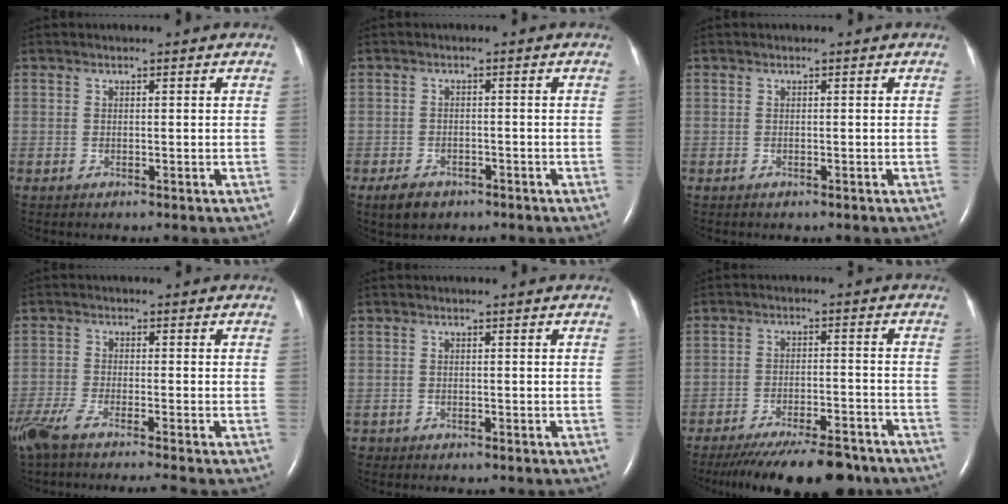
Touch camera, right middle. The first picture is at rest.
{"total": 3.6, "force": [-2.5, 2.1, 1.6], "torque": [-0.033, -0.001, -0.034]}
{"total": 0.0}
{"total": 8.6, "force": [-7.1, -0.4, 4.8], "torque": [-0.085, -0.025, -0.125]}
{"total": 0.7, "force": [-0.5, 0.4, 0.0], "torque": [-0.003, 0.002, -0.009]}
{"total": 16.3, "force": [-13.9, 3.3, 7.9], "torque": [-0.111, -0.020, -0.200]}